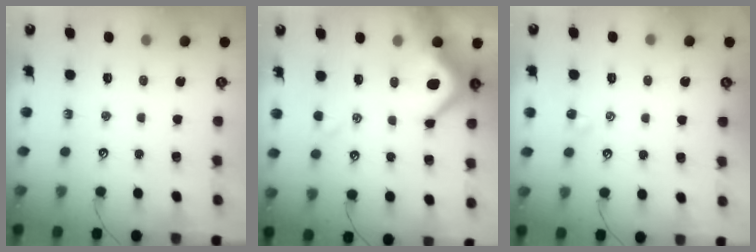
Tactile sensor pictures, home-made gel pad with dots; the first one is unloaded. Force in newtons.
{"total": 10.9, "press": 10.8, "slide": 1.6}
{"total": 0.0}